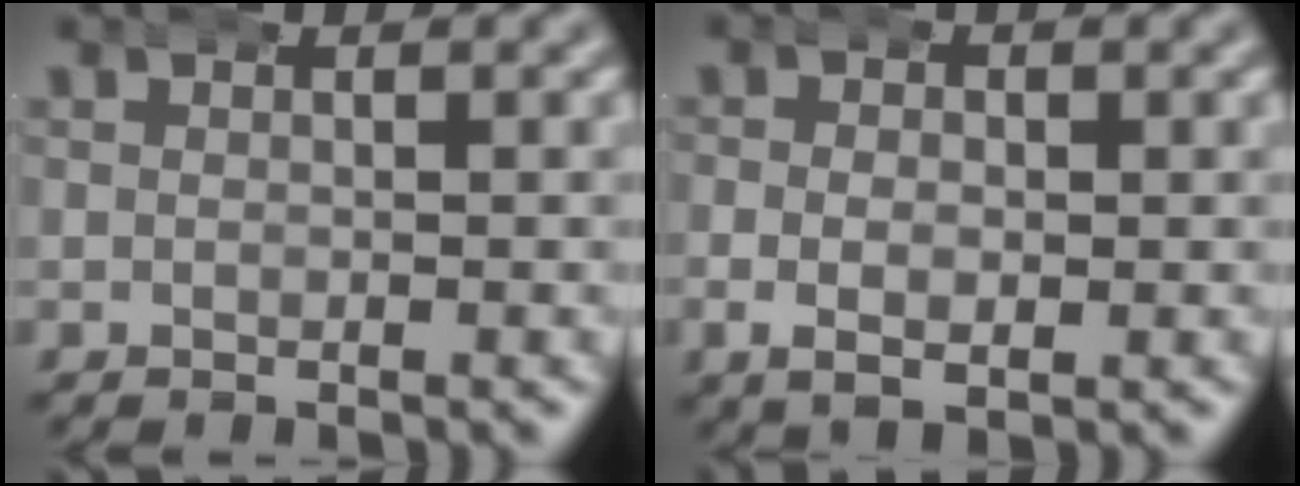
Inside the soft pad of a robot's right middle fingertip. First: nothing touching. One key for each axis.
{"total": 2.6, "fx": -0.6, "fy": 1.5, "fz": 2.0, "tx": -0.042, "ty": -0.009, "tz": -0.005}